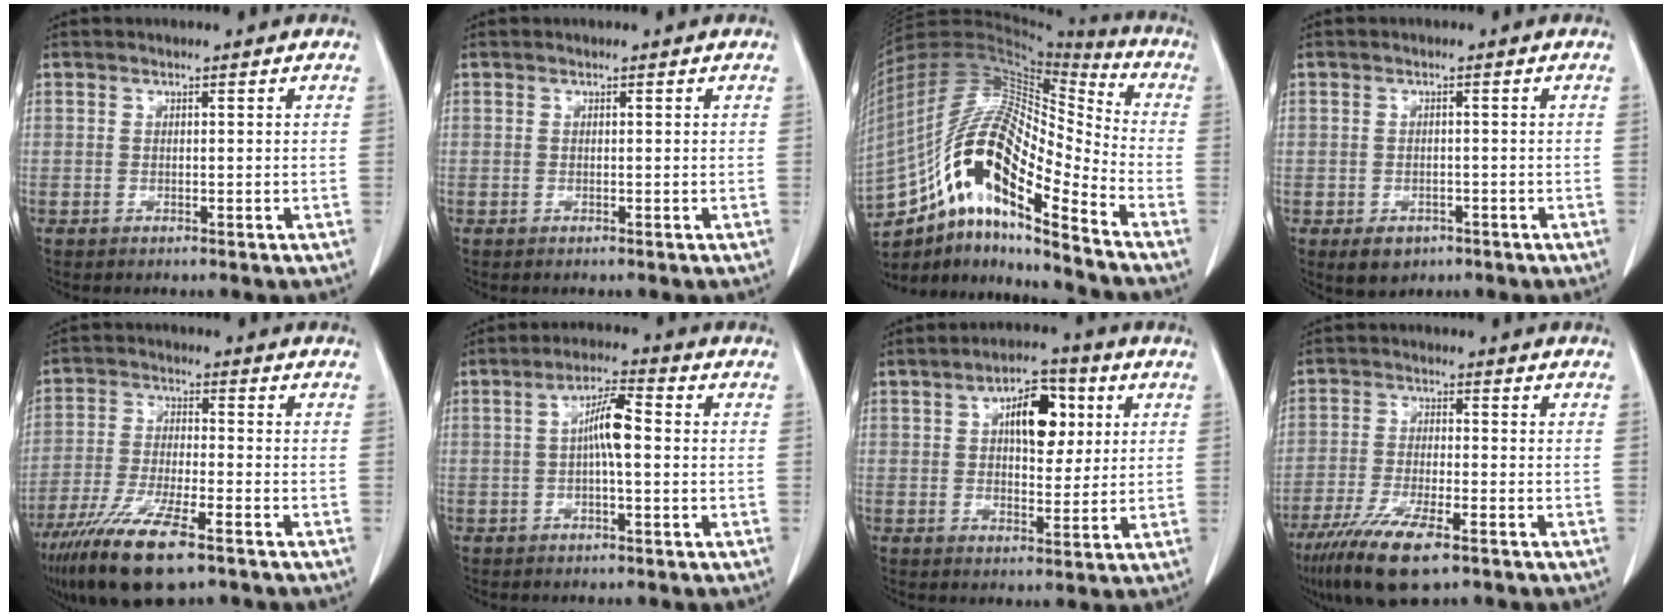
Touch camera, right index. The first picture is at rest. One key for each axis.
{"total": 0.0}
{"total": 20.1, "fx": -11.5, "fy": 4.1, "fz": 16.0, "tx": -0.323, "ty": 0.017, "tz": -0.203}
{"total": 3.5, "fx": -1.8, "fy": 2.6, "fz": 1.4, "tx": -0.018, "ty": 0.001, "tz": -0.016}
{"total": 12.5, "fx": -8.2, "fy": 2.1, "fz": 9.3, "tx": -0.180, "ty": -0.030, "tz": -0.142}
{"total": 5.7, "fx": 0.1, "fy": 1.0, "fz": 5.6, "tx": -0.103, "ty": 0.017, "tz": -0.001}
{"total": 8.7, "fx": 2.6, "fy": 4.2, "fz": 7.1, "tx": -0.106, "ty": 0.019, "tz": 0.040}
{"total": 10.2, "fx": -6.5, "fy": 2.0, "fz": 7.6, "tx": -0.142, "ty": -0.023, "tz": -0.110}